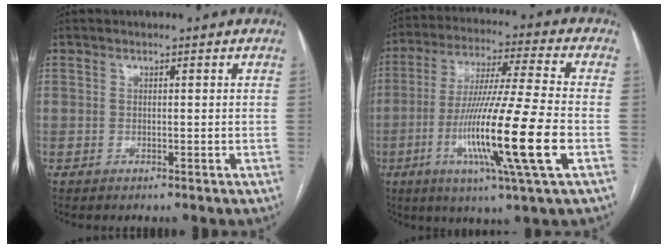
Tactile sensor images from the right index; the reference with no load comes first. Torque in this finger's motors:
{"motor_torque": [1.42, 0.40, 0.54, 0.15]}